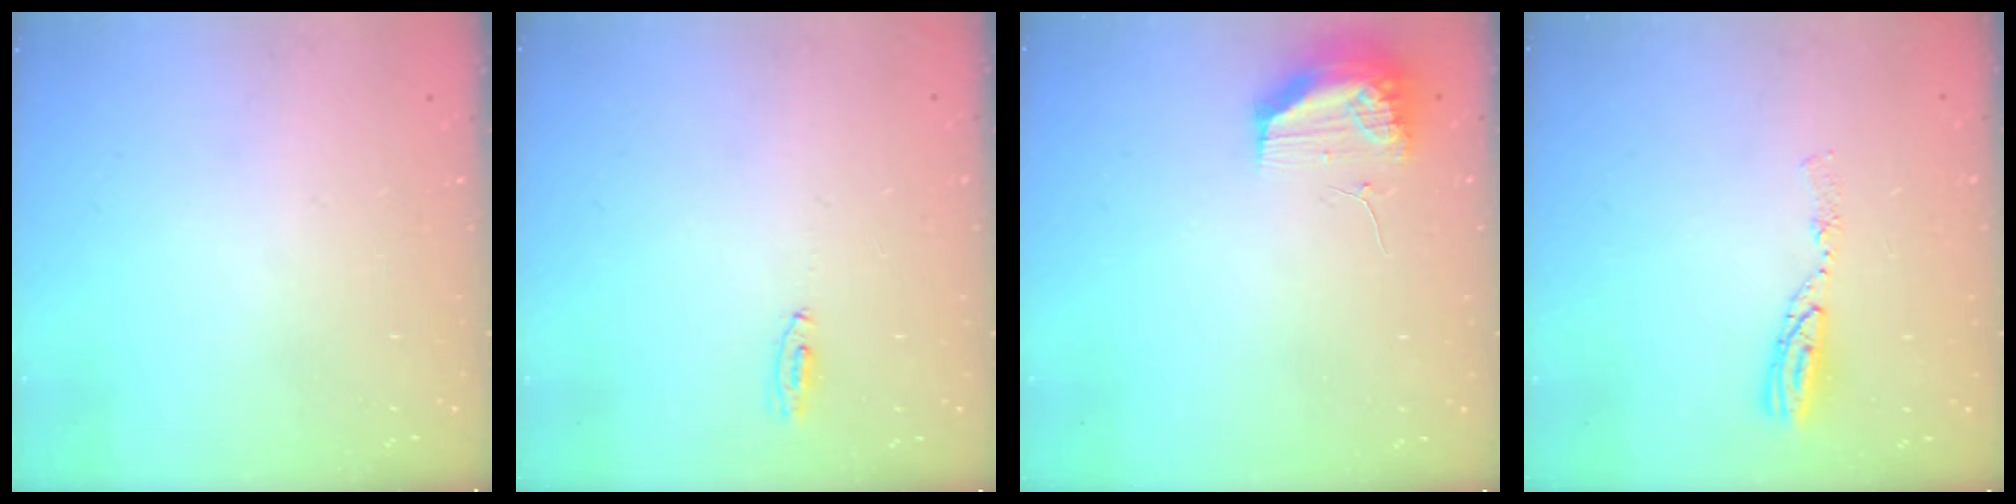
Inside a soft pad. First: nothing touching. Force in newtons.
{"total": 3.3, "press": 3.0, "slide": 1.5}
{"total": 10.5, "press": 10.4, "slide": 1.5}
{"total": 6.3, "press": 6.3, "slide": 0.5}